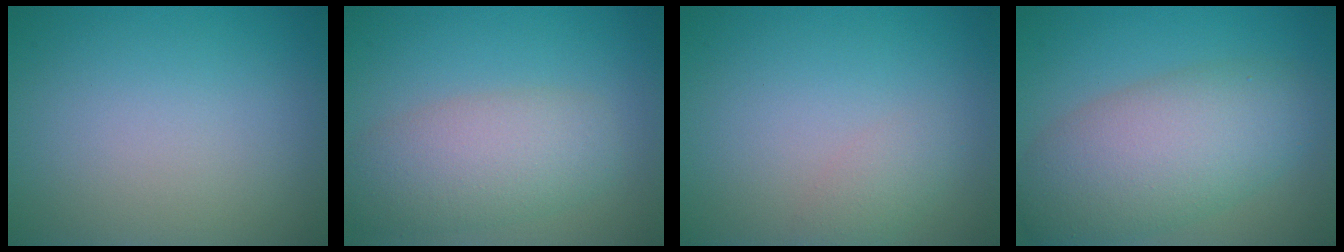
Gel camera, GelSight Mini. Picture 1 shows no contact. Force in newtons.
{"total": 5.3, "press": 5.3, "slide": 0.2}
{"total": 1.5, "press": 1.5, "slide": 0.1}
{"total": 7.9, "press": 7.9, "slide": 0.3}